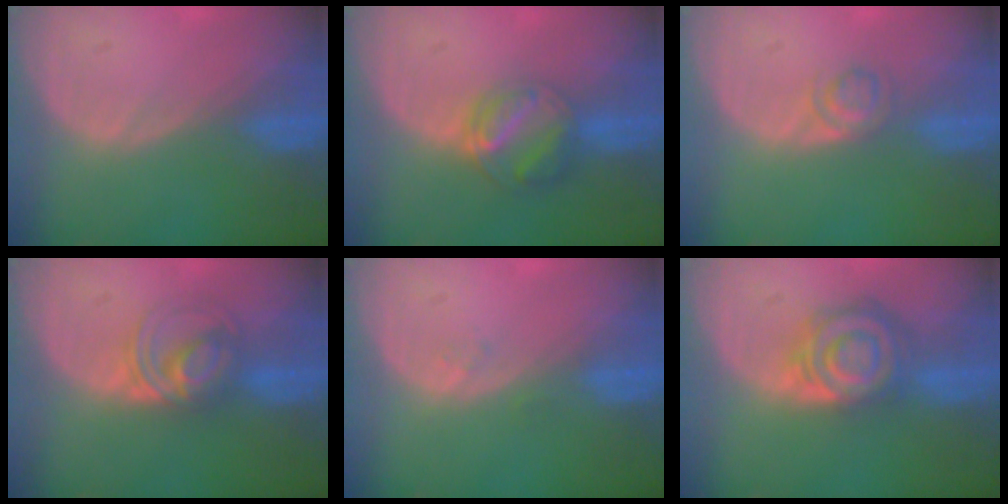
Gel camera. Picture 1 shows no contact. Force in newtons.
{"total": 6.4, "press": 5.6, "slide": 3.1}
{"total": 2.7, "press": 2.7, "slide": 0.2}
{"total": 5.6, "press": 5.5, "slide": 0.6}
{"total": 0.7, "press": 0.7, "slide": 0.1}
{"total": 7.9, "press": 7.1, "slide": 3.6}